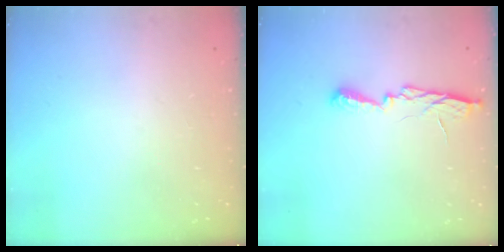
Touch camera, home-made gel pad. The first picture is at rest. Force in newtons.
{"total": 7.0, "press": 7.0, "slide": 0.7}